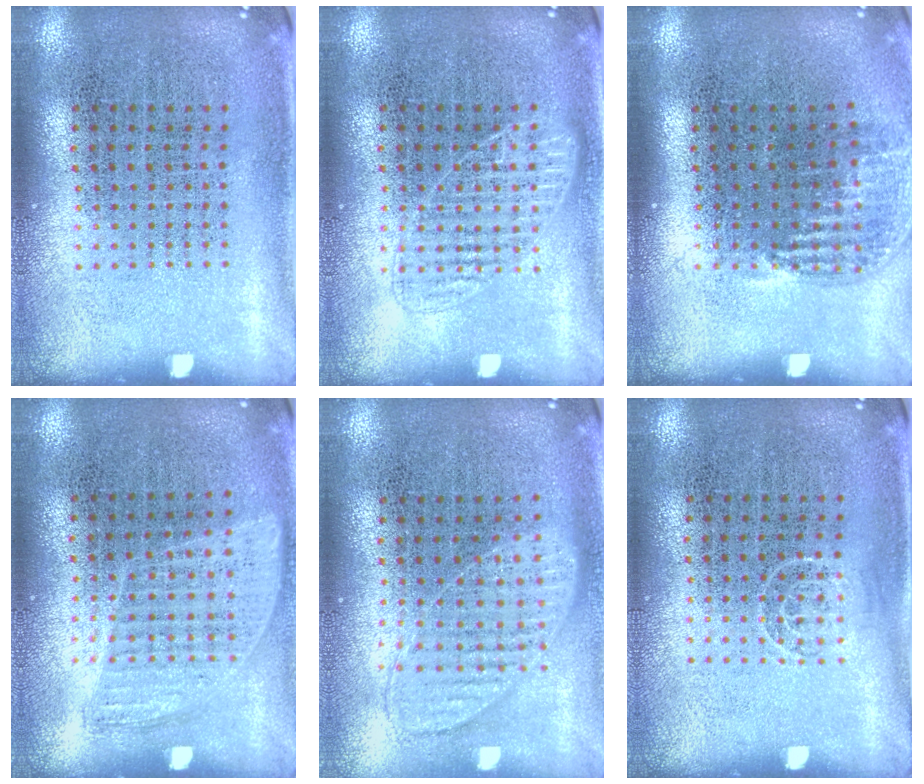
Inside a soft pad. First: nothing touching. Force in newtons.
{"total": 1.8, "press": 1.7, "slide": 0.4}
{"total": 1.1, "press": 1.0, "slide": 0.4}
{"total": 0.9, "press": 0.8, "slide": 0.4}
{"total": 0.9, "press": 0.9, "slide": 0.1}
{"total": 0.7, "press": 0.5, "slide": 0.5}